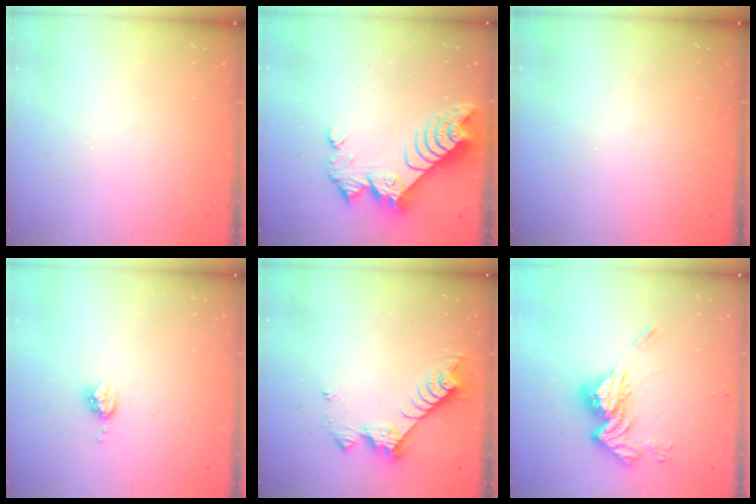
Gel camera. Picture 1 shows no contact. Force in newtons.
{"total": 11.5, "press": 11.5, "slide": 1.0}
{"total": 0.0}
{"total": 5.0, "press": 5.0, "slide": 0.2}
{"total": 8.2, "press": 8.2, "slide": 0.3}
{"total": 15.5, "press": 15.5, "slide": 1.4}